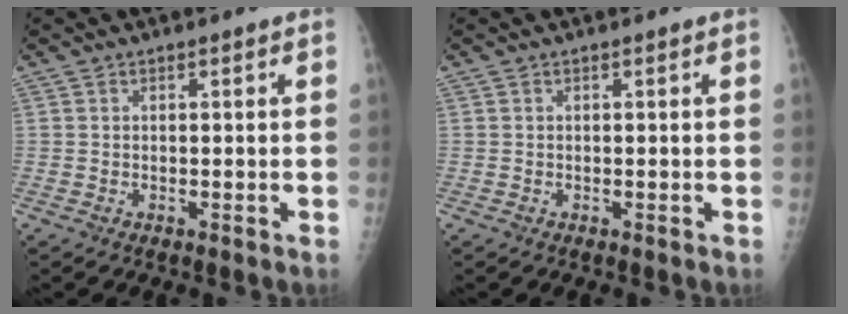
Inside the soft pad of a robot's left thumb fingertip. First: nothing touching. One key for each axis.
{"total": 0.0}